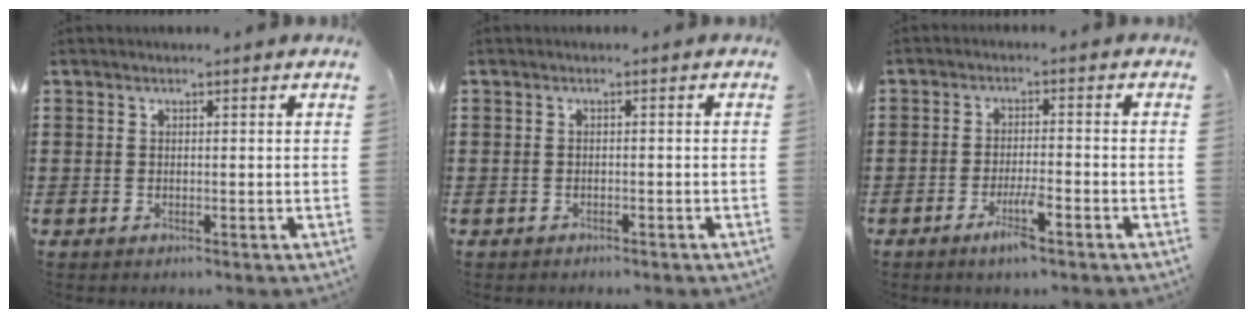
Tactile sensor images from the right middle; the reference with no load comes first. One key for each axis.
{"total": 0.7, "fx": -0.7, "fy": 0.2, "fz": 0.1, "tx": -0.003, "ty": 0.001, "tz": -0.015}
{"total": 4.6, "fx": -2.6, "fy": 0.6, "fz": 3.8, "tx": -0.075, "ty": -0.006, "tz": -0.047}